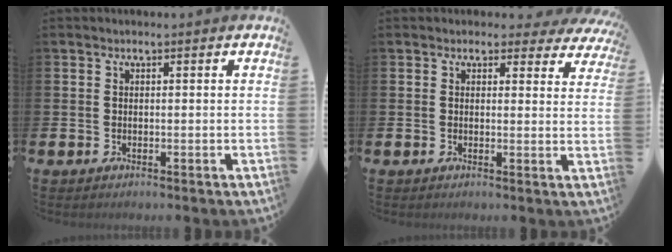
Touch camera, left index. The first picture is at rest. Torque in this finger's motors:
{"motor_torque": [1.07, -1.07, 0.17, 0.00]}